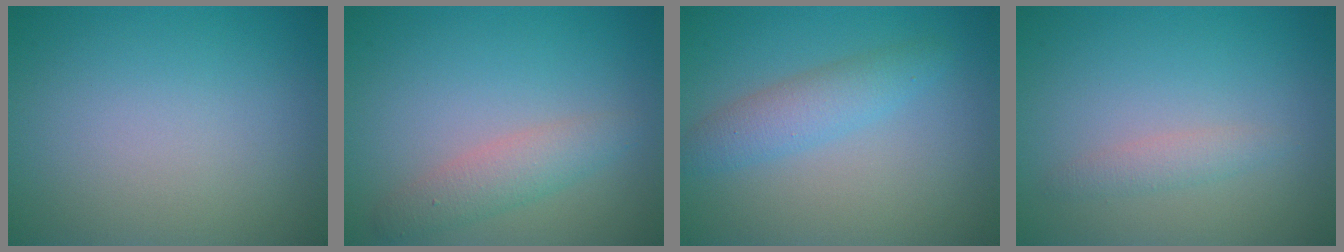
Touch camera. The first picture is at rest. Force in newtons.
{"total": 2.6, "press": 2.6, "slide": 0.2}
{"total": 2.9, "press": 2.9, "slide": 0.0}
{"total": 1.4, "press": 1.4, "slide": 0.0}